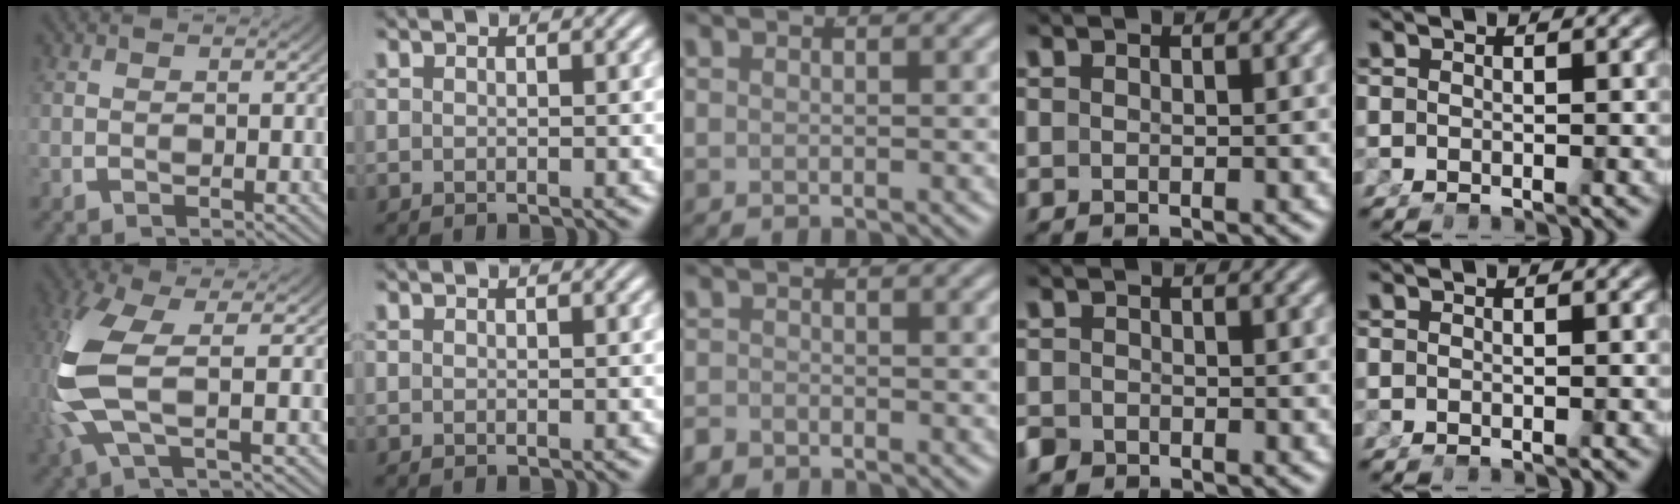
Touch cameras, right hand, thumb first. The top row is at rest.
{"thumb": {"total": 9.2, "force": [0.3, 4.2, 8.2], "torque": [-0.214, -0.011, 0.020]}, "middle": {"total": 1.6, "force": [-1.5, 0.5, 0.1], "torque": [0.003, -0.011, -0.025]}, "ring": {"total": 1.8, "force": [-1.5, 0.9, 0.0], "torque": [-0.007, -0.016, -0.020]}}